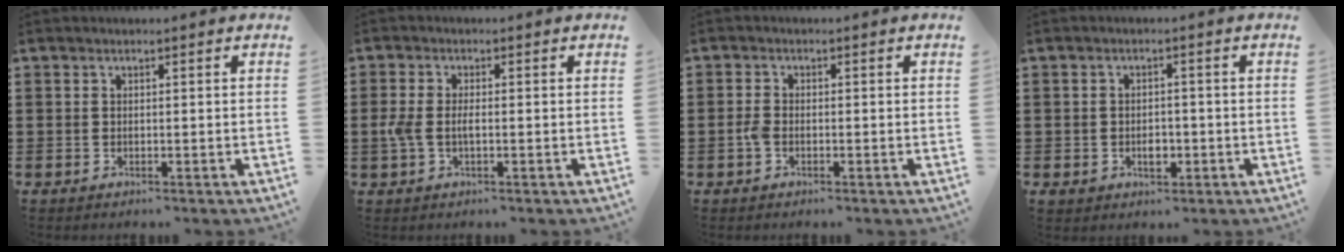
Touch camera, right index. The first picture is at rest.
{"total": 2.8, "force": [-0.5, 1.2, 2.5], "torque": [-0.068, -0.005, -0.017]}
{"total": 1.9, "force": [-0.7, 1.0, 1.4], "torque": [-0.042, -0.004, -0.018]}
{"total": 2.8, "force": [-0.9, 1.8, 1.9], "torque": [-0.040, 0.000, -0.015]}